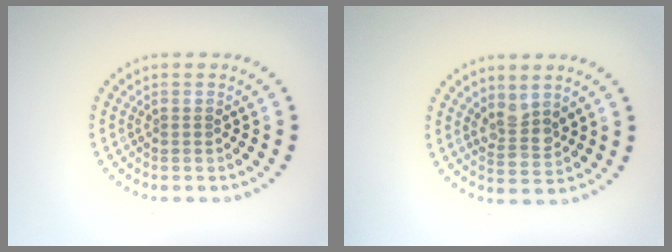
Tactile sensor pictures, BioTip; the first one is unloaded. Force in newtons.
{"total": 2.4, "press": 2.2, "slide": 0.9}